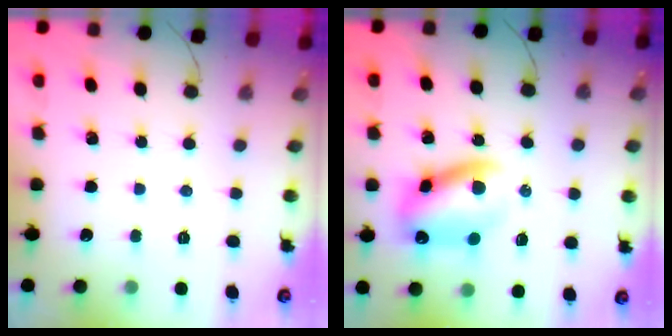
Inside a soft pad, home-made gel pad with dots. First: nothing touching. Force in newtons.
{"total": 11.3, "press": 10.9, "slide": 3.3}